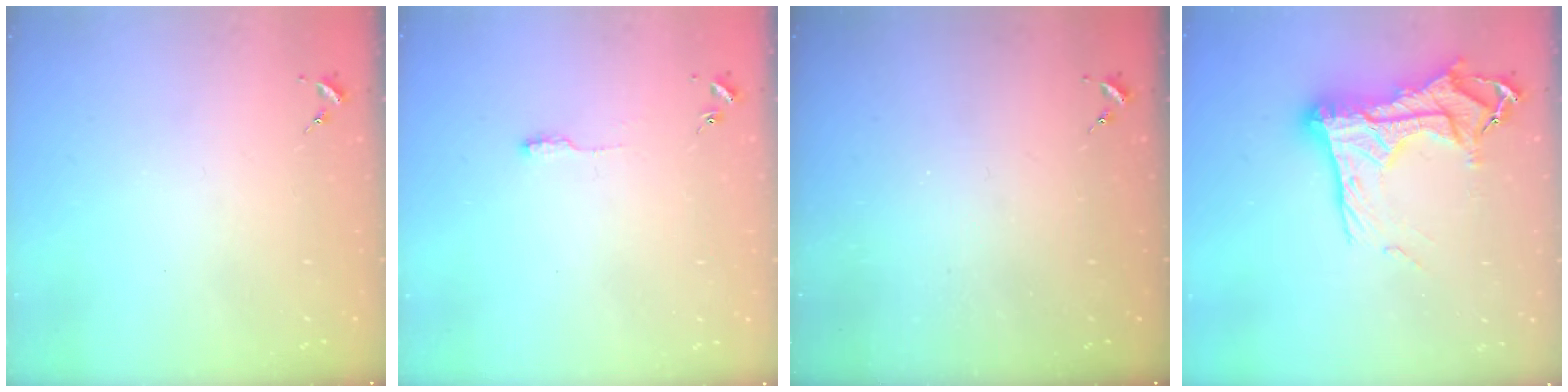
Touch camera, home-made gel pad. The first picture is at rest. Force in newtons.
{"total": 4.8, "press": 4.7, "slide": 0.7}
{"total": 0.0}
{"total": 21.2, "press": 21.1, "slide": 1.9}